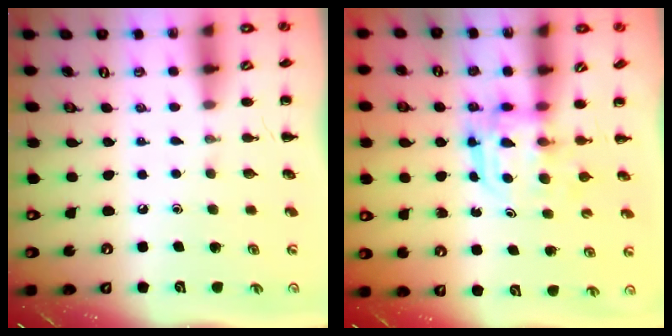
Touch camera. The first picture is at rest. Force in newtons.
{"total": 3.1, "press": 3.1, "slide": 0.2}